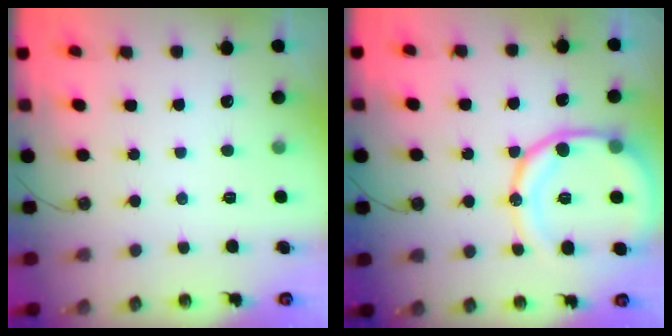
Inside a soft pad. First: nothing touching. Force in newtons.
{"total": 15.8, "press": 15.6, "slide": 1.9}